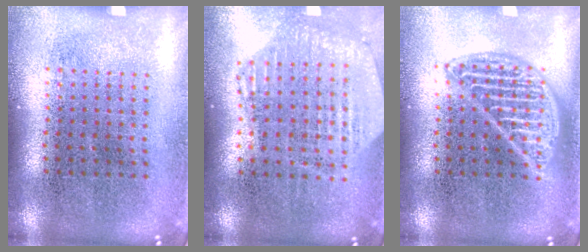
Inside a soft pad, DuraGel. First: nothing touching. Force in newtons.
{"total": 1.1, "press": 1.1, "slide": 0.3}
{"total": 2.1, "press": 2.1, "slide": 0.2}